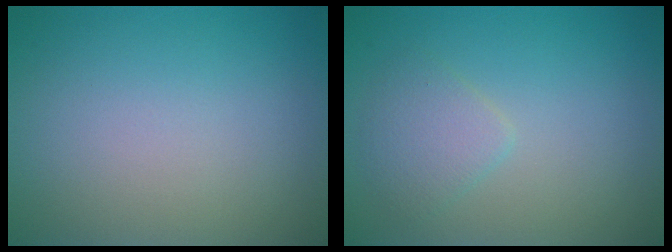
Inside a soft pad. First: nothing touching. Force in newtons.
{"total": 2.0, "press": 2.0, "slide": 0.1}